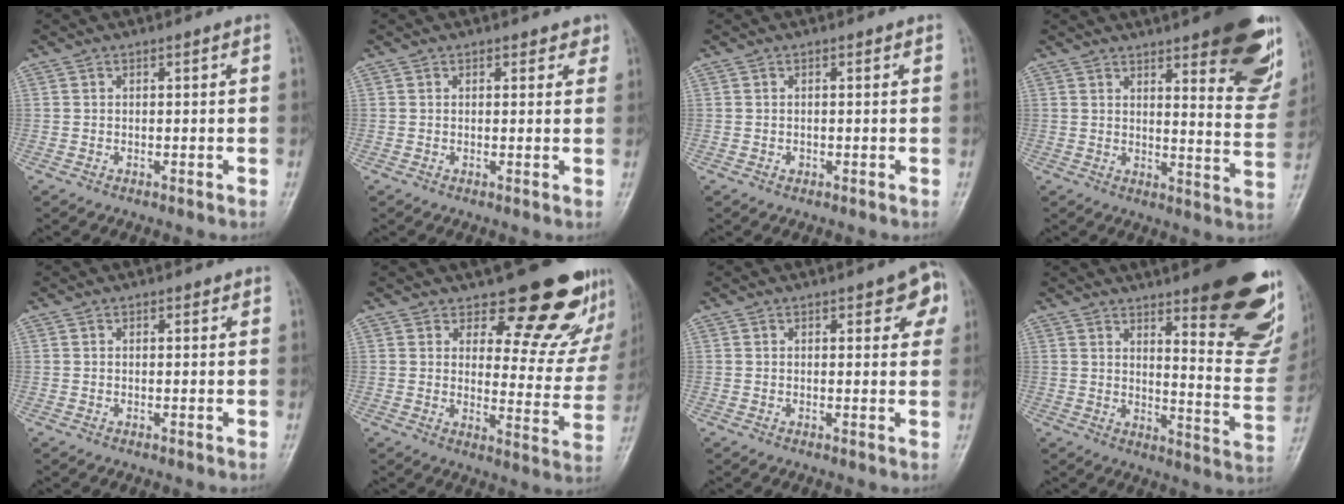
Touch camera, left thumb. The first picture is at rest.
{"total": 2.0, "force": [1.4, 1.2, 0.8], "torque": [0.013, -0.005, 0.011]}
{"total": 0.6, "force": [-0.1, 0.6, 0.3], "torque": [0.001, 0.001, -0.004]}
{"total": 21.2, "force": [12.6, 6.0, 16.0], "torque": [-0.171, -0.061, 0.153]}
{"total": 0.6, "force": [0.4, 0.4, 0.3], "torque": [-0.001, -0.002, 0.003]}
{"total": 16.2, "force": [12.7, 6.5, 7.6], "torque": [-0.037, -0.106, 0.153]}
{"total": 6.0, "force": [2.6, 2.5, 4.8], "torque": [-0.031, -0.005, 0.022]}
{"total": 23.5, "force": [14.4, 6.0, 17.6], "torque": [-0.190, -0.092, 0.185]}